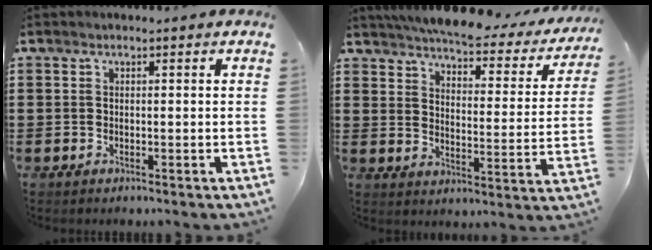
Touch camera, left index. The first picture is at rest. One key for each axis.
{"total": 5.3, "fx": 4.9, "fy": 0.1, "fz": 2.0, "tx": -0.062, "ty": -0.034, "tz": 0.081}